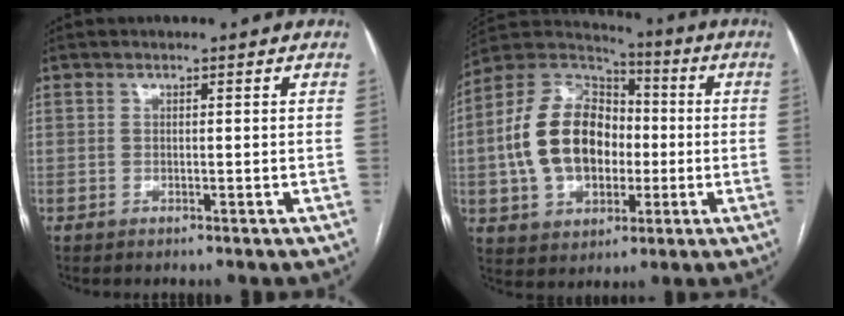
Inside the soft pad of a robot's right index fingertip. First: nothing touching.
{"total": 15.9, "force": [-1.0, 10.9, 11.6], "torque": [-0.248, 0.036, -0.011]}